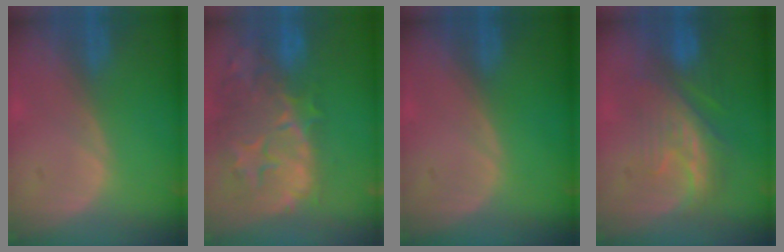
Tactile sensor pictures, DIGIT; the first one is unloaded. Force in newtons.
{"total": 14.7, "press": 11.7, "slide": 8.9}
{"total": 0.0}
{"total": 8.2, "press": 8.0, "slide": 2.0}